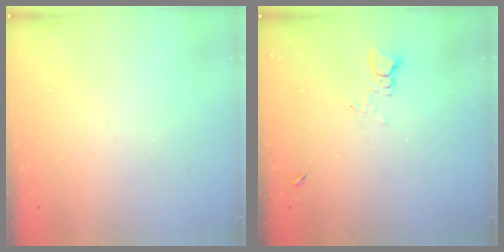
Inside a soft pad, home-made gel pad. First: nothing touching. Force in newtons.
{"total": 1.3, "press": 1.3, "slide": 0.2}